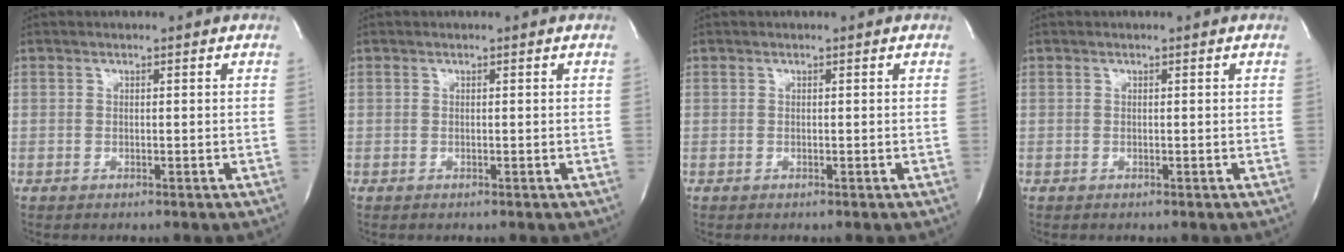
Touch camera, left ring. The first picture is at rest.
{"total": 0.0}
{"total": 0.0}
{"total": 0.0}